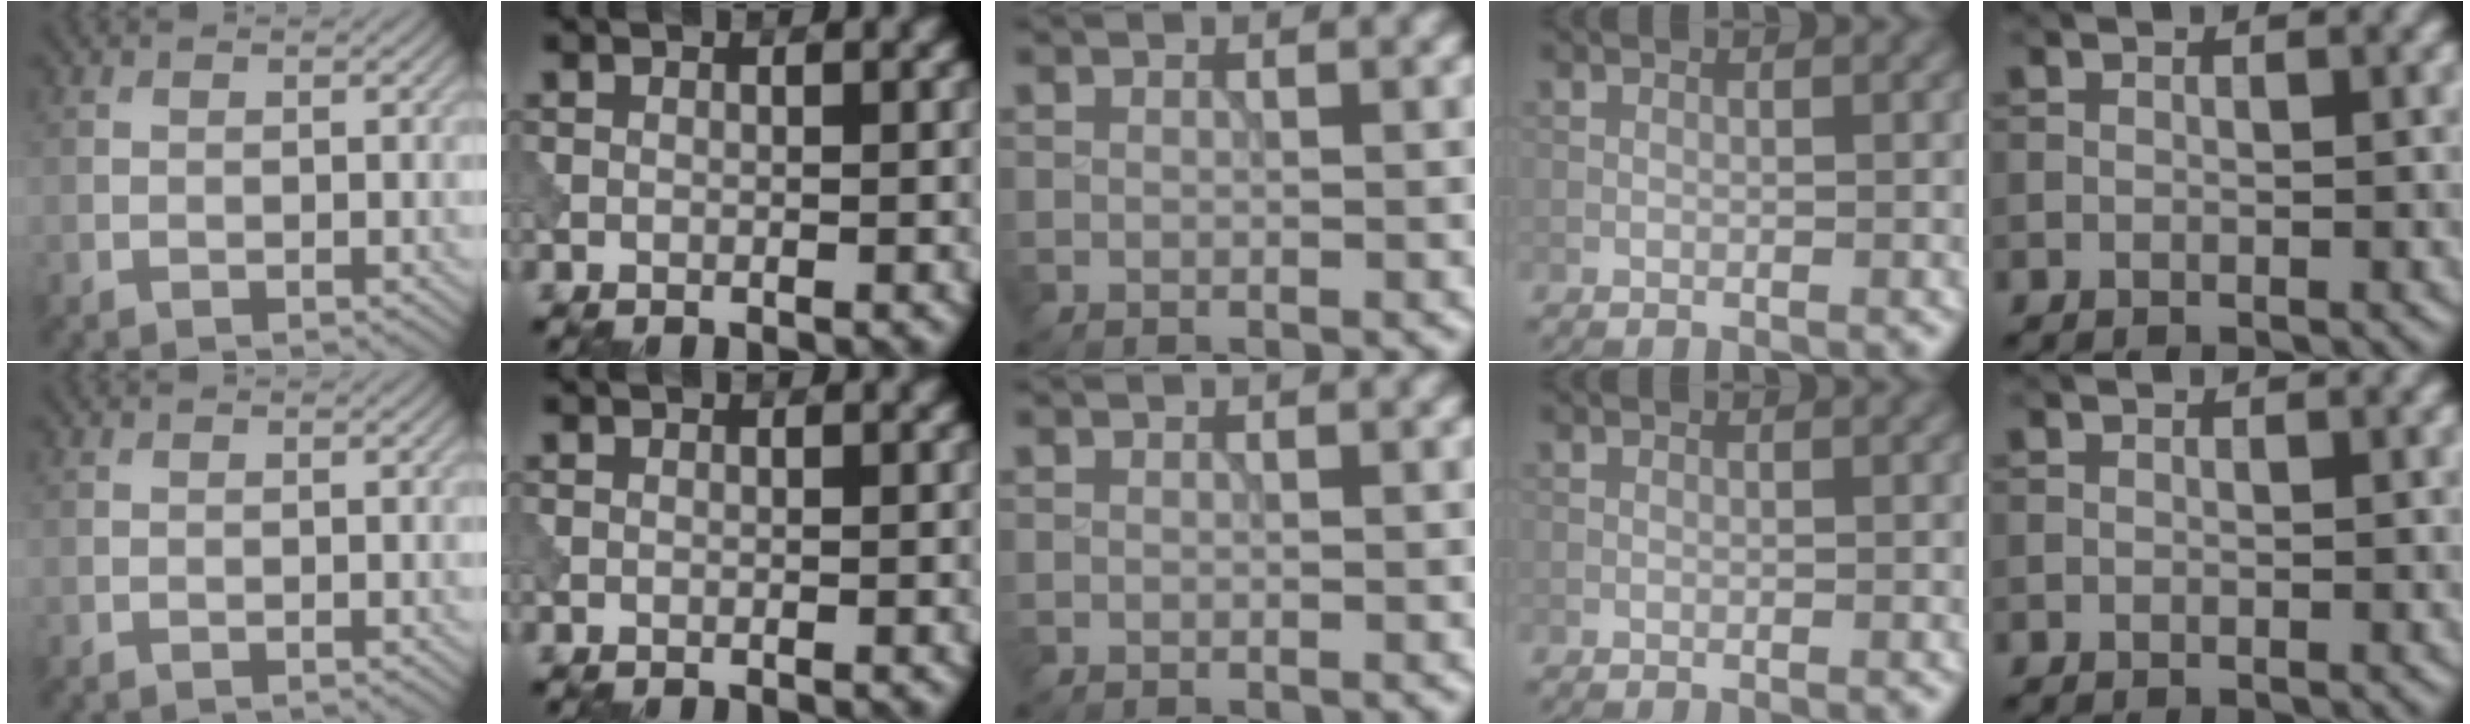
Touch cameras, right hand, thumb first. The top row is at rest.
{}